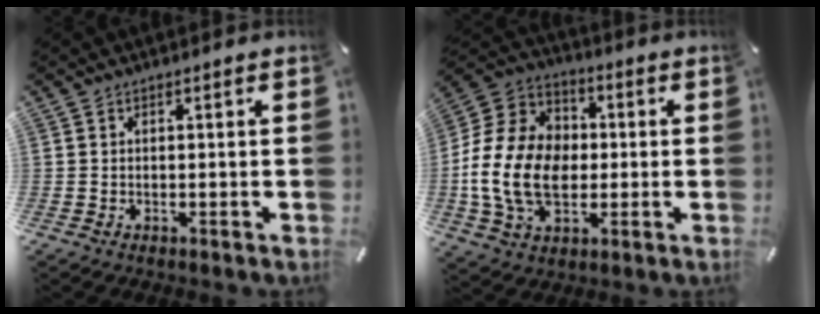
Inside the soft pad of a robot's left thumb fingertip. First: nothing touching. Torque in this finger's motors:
{"motor_torque": [1.22, 2.79, 1.04, 0.02, 0.54]}